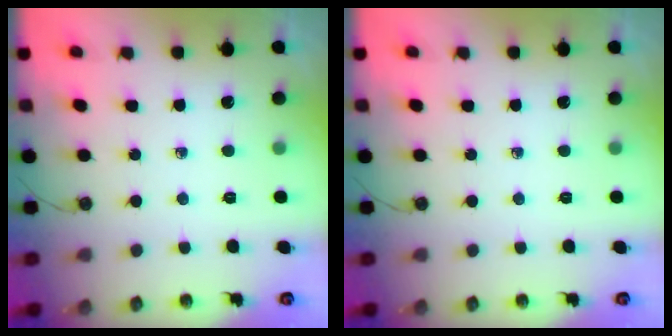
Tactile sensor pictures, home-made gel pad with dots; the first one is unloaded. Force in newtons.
{"total": 0.0}